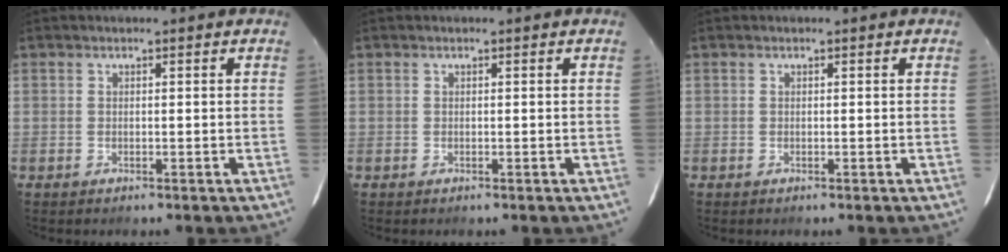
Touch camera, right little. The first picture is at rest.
{"total": 0.0}
{"total": 0.0}